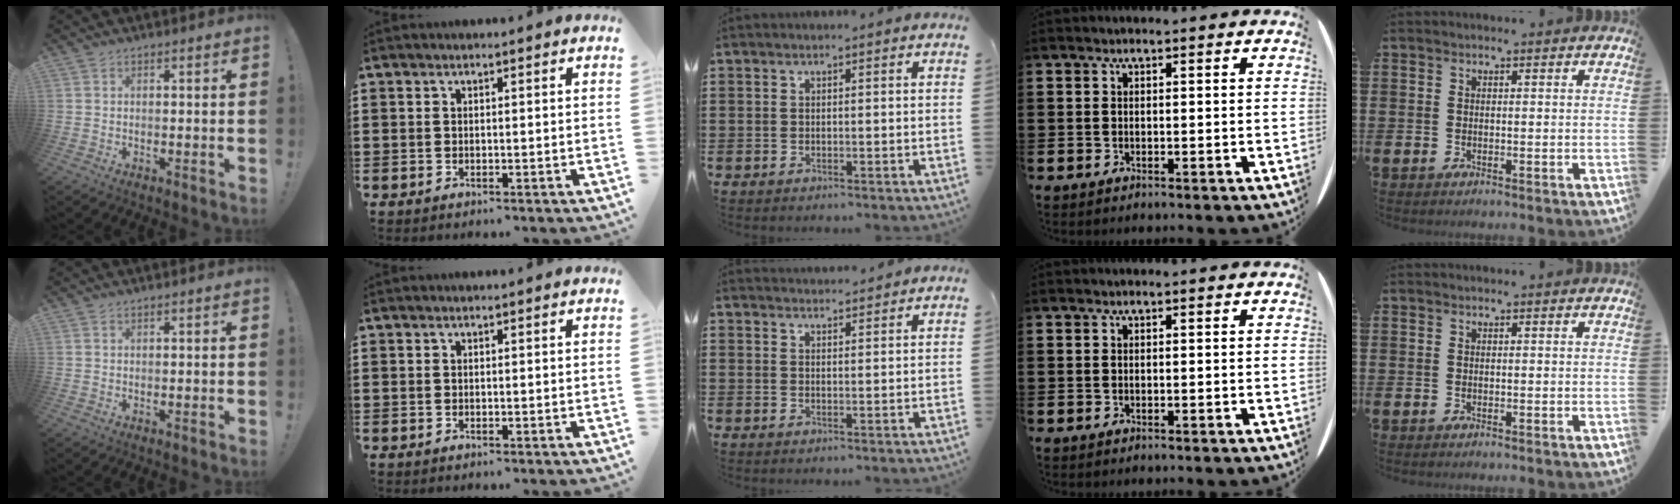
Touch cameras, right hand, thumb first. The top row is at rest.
{"middle": {"total": 2.3, "force": [2.3, 0.1, -0.2], "torque": [-0.002, -0.001, 0.044]}}